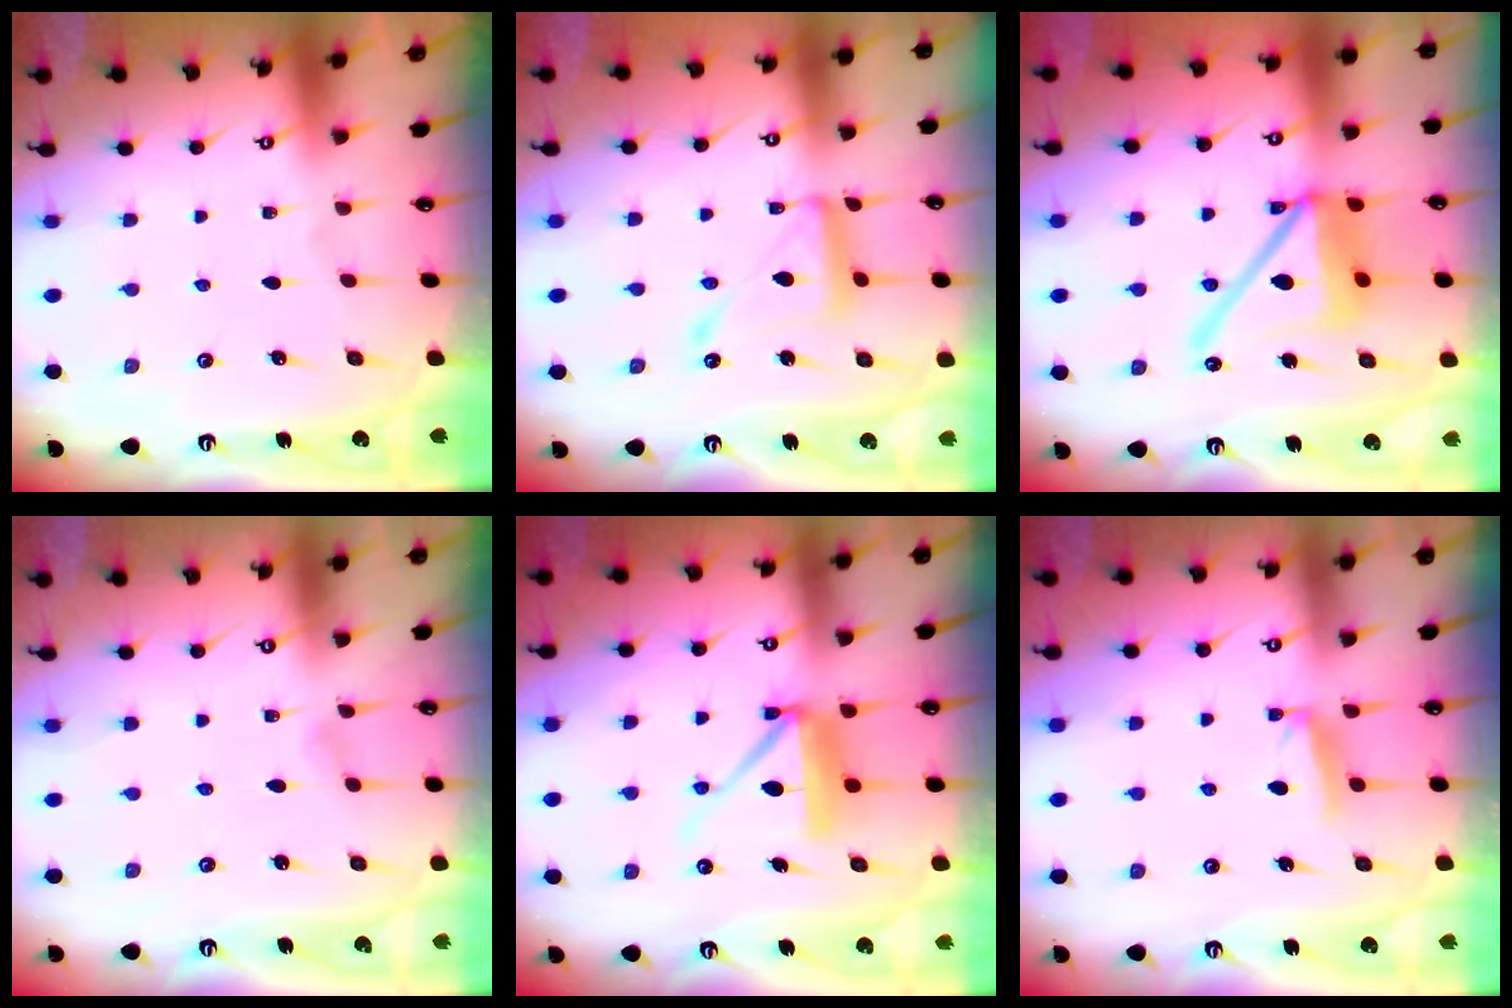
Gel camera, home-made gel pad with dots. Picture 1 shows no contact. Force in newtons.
{"total": 12.5, "press": 12.4, "slide": 1.1}
{"total": 15.7, "press": 15.6, "slide": 1.7}
{"total": 2.4, "press": 2.4, "slide": 0.3}
{"total": 10.8, "press": 10.7, "slide": 1.1}
{"total": 5.3, "press": 5.2, "slide": 0.8}